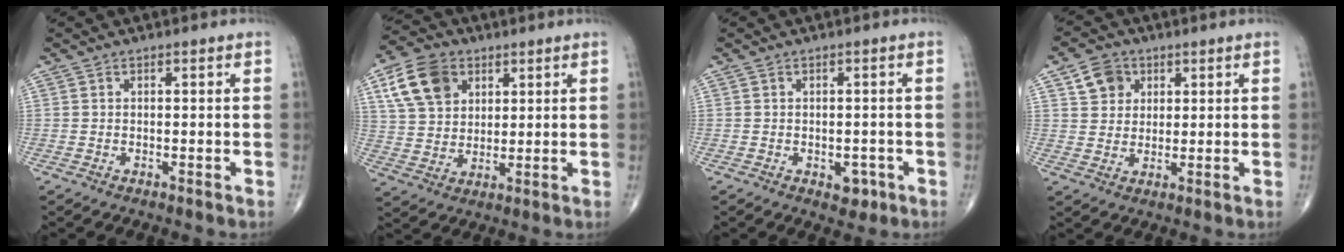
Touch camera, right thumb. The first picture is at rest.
{"total": 11.6, "force": [4.9, 8.4, 6.3], "torque": [-0.099, -0.007, 0.093]}
{"total": 3.0, "force": [-1.2, 2.0, 1.9], "torque": [-0.003, 0.003, -0.011]}
{"total": 5.9, "force": [2.5, 4.9, 2.1], "torque": [-0.011, -0.008, 0.043]}